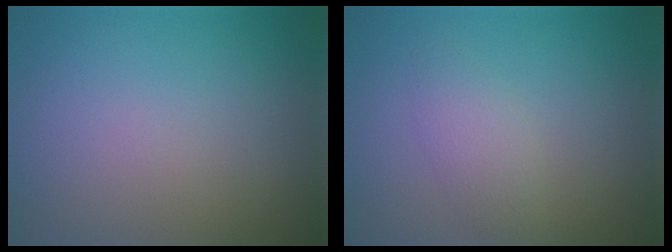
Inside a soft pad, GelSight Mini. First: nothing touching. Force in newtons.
{"total": 2.1, "press": 2.1, "slide": 0.1}